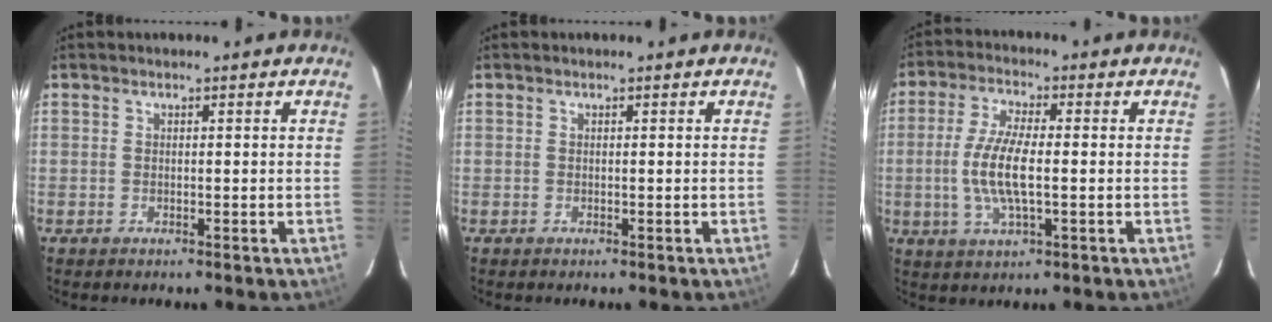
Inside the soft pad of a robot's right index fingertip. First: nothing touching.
{"total": 0.0}
{"total": 9.4, "force": [-0.9, 2.7, 8.9], "torque": [-0.181, -0.003, -0.018]}